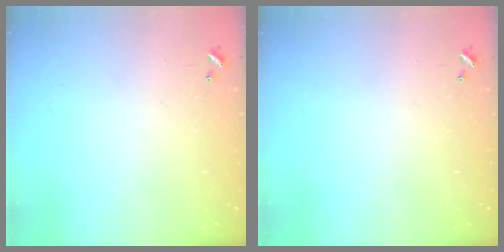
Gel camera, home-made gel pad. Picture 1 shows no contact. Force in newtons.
{"total": 0.0}